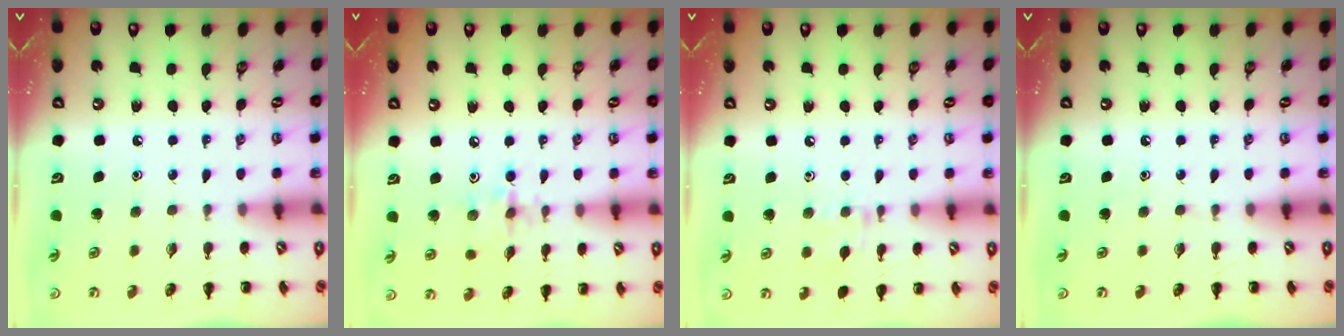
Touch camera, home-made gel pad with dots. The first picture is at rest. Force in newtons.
{"total": 3.8, "press": 3.7, "slide": 0.4}
{"total": 6.5, "press": 6.3, "slide": 1.6}
{"total": 0.0}